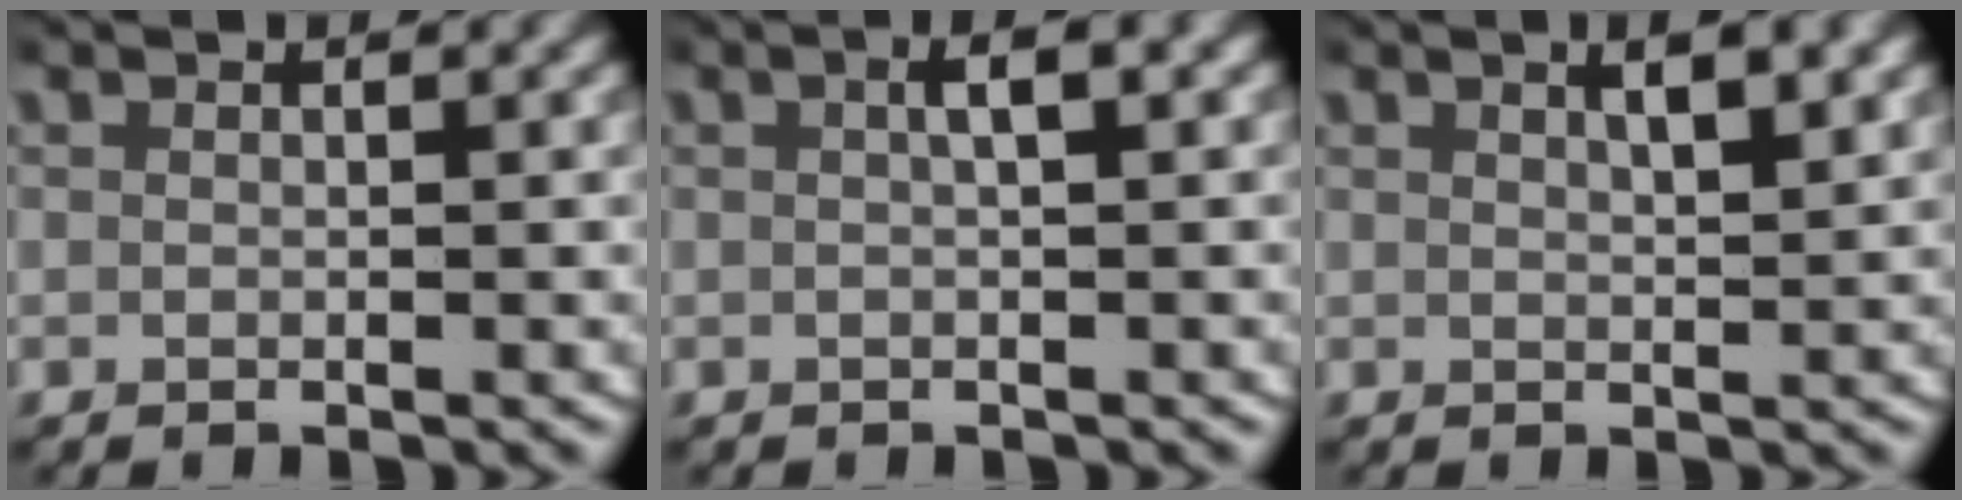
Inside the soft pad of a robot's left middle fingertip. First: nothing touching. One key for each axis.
{"total": 1.7, "fx": 0.4, "fy": 0.2, "fz": 1.7, "tx": -0.023, "ty": 0.014, "tz": 0.004}
{"total": 2.8, "fx": 1.6, "fy": 0.5, "fz": 2.2, "tx": -0.030, "ty": 0.008, "tz": 0.026}